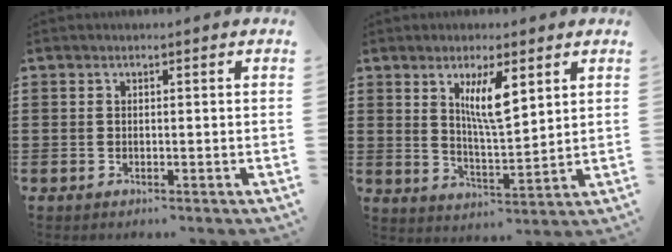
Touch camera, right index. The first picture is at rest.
{"total": 6.8, "force": [3.1, 1.7, 5.8], "torque": [-0.114, 0.002, 0.051]}